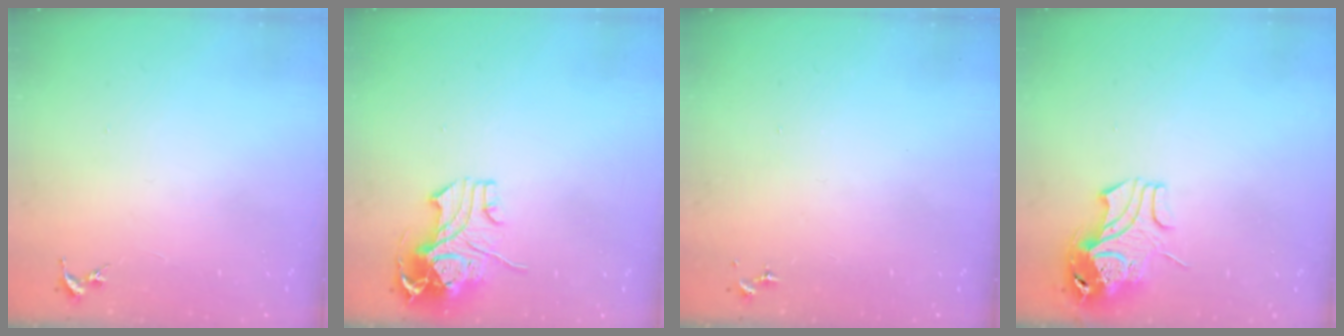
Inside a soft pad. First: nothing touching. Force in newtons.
{"total": 10.7, "press": 10.6, "slide": 1.8}
{"total": 0.0}
{"total": 9.7, "press": 9.6, "slide": 1.4}